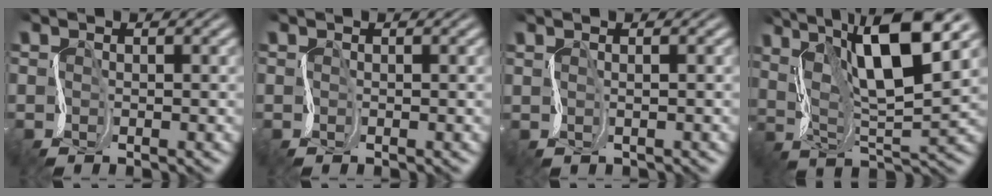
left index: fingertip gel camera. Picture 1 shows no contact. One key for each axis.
{"total": 0.0}
{"total": 1.3, "fx": 1.3, "fy": -0.1, "fz": -0.1, "tx": 0.010, "ty": 0.009, "tz": 0.014}
{"total": 9.9, "fx": 6.4, "fy": 1.6, "fz": 7.3, "tx": -0.131, "ty": 0.019, "tz": 0.106}